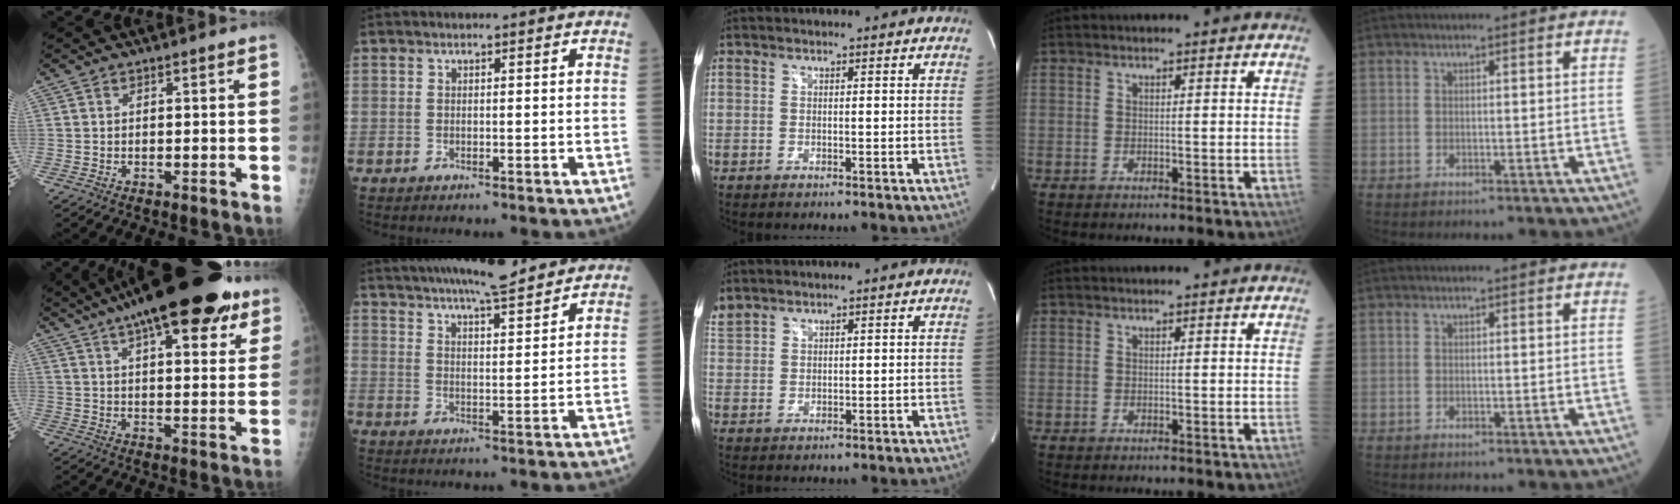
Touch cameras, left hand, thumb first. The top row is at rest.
{"thumb": {"total": 24.3, "force": [15.4, 8.3, 16.9], "torque": [-0.239, -0.007, 0.217]}, "index": {"total": 15.5, "force": [13.7, 1.7, 7.1], "torque": [-0.117, 0.014, 0.200]}, "middle": {"total": 2.7, "force": [2.6, 0.9, 0.5], "torque": [-0.025, 0.020, 0.060]}}